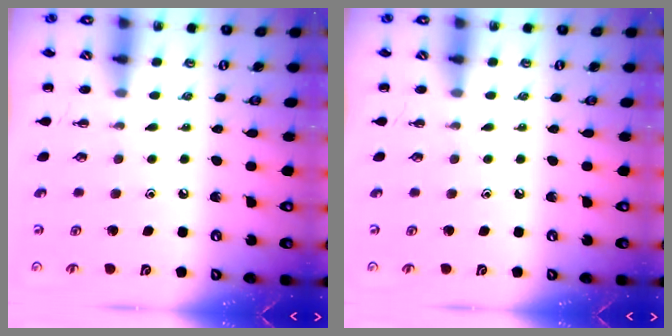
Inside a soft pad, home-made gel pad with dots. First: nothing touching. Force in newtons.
{"total": 0.0}